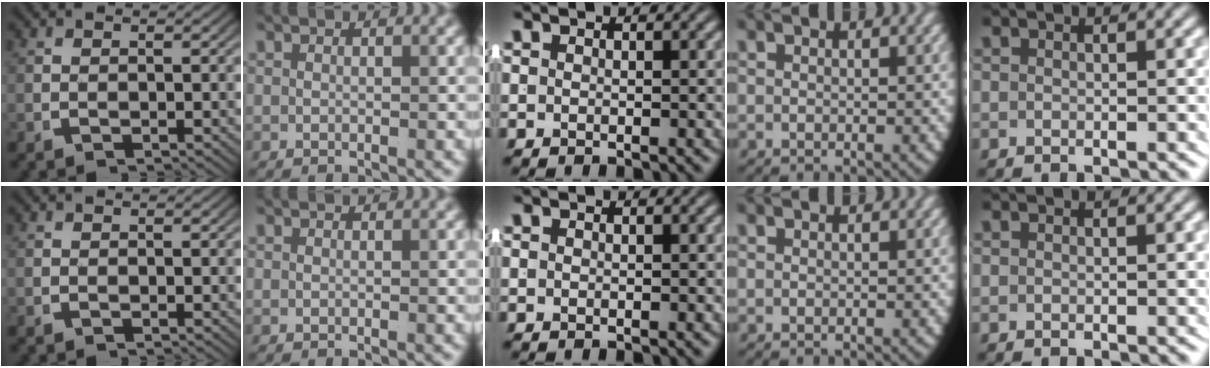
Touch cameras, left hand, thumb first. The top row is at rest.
{}